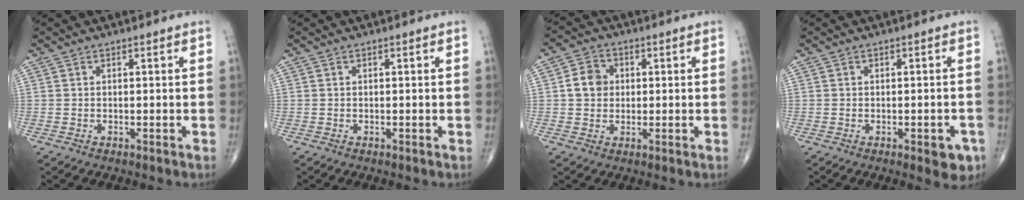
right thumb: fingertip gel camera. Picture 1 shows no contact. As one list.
[{"total": 0.0}, {"total": 5.4, "force": [0.6, 4.7, 2.7], "torque": [-0.033, 0.008, 0.004]}, {"total": 4.1, "force": [-1.8, 1.8, 3.2], "torque": [-0.022, 0.004, -0.018]}]